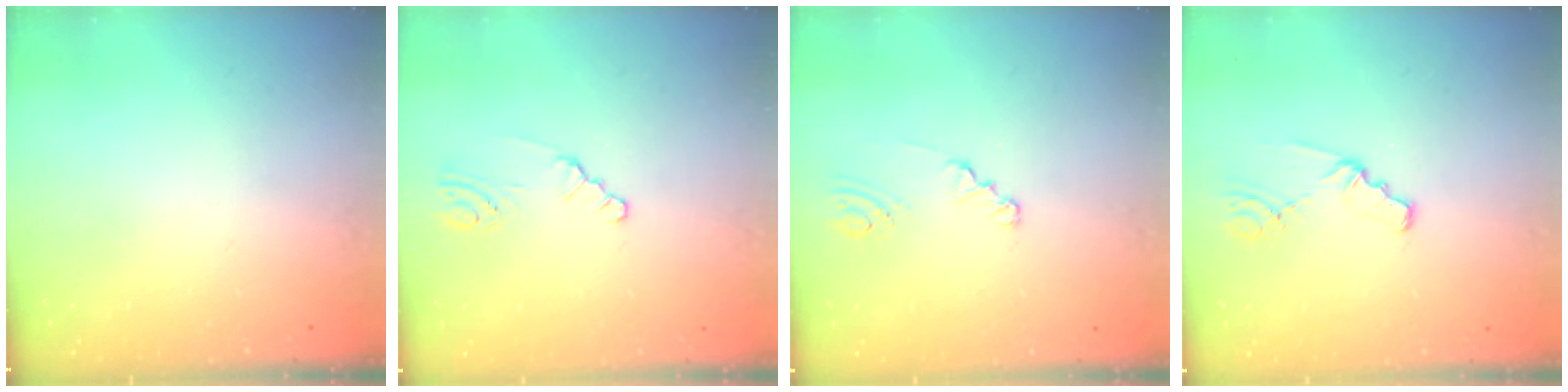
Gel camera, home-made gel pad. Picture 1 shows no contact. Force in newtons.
{"total": 1.4, "press": 1.4, "slide": 0.2}
{"total": 2.1, "press": 2.1, "slide": 0.2}
{"total": 1.9, "press": 1.9, "slide": 0.3}